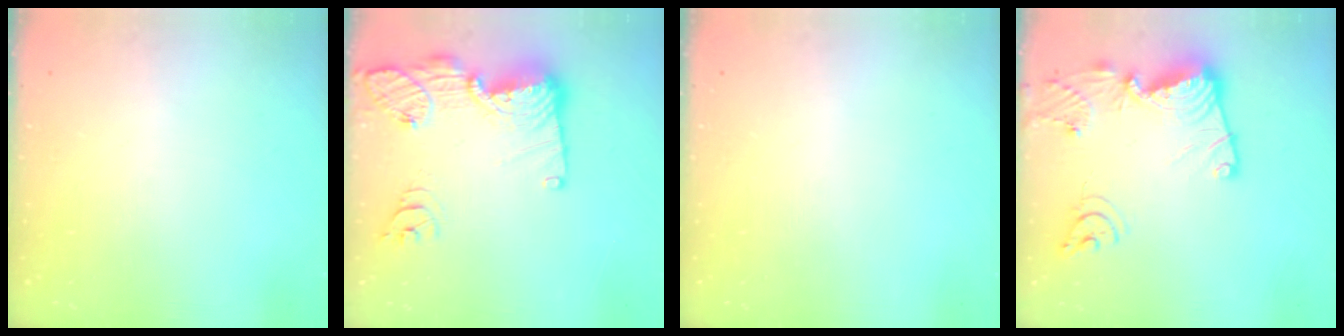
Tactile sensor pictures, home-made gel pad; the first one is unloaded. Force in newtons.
{"total": 18.4, "press": 18.3, "slide": 1.7}
{"total": 0.0}
{"total": 16.7, "press": 16.7, "slide": 1.2}